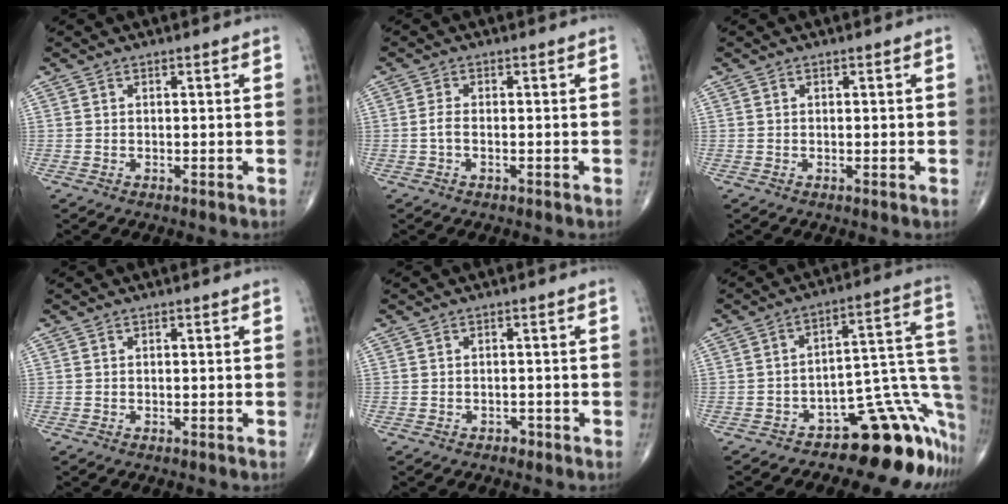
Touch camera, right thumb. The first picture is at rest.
{"total": 1.7, "force": [-0.5, 0.7, 1.5], "torque": [-0.034, 0.004, -0.012]}
{"total": 0.5, "force": [0.0, 0.3, 0.4], "torque": [-0.004, 0.000, 0.002]}
{"total": 0.0}
{"total": 1.1, "force": [-0.8, 0.7, 0.2], "torque": [0.002, 0.005, -0.015]}
{"total": 16.0, "force": [-11.1, 6.1, 9.7], "torque": [-0.032, 0.141, -0.155]}